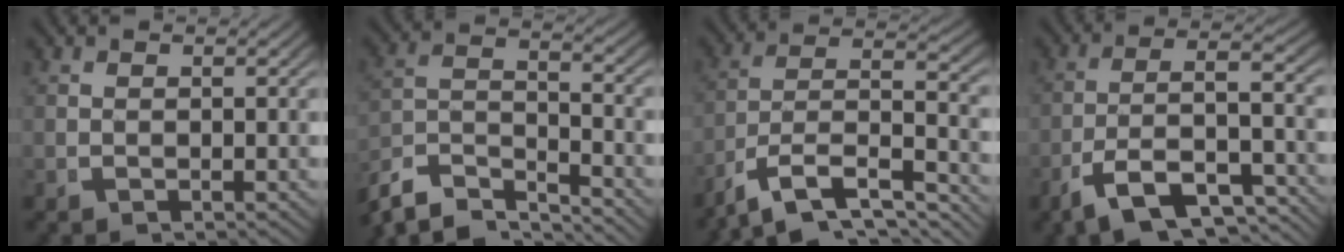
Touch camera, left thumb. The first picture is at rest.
{"total": 9.4, "force": [-5.9, 5.5, 4.9], "torque": [-0.100, -0.039, -0.088]}
{"total": 13.3, "force": [-6.1, 8.6, 8.1], "torque": [-0.178, -0.052, -0.086]}
{"total": 10.2, "force": [-5.0, 5.6, 6.9], "torque": [-0.151, -0.036, -0.069]}